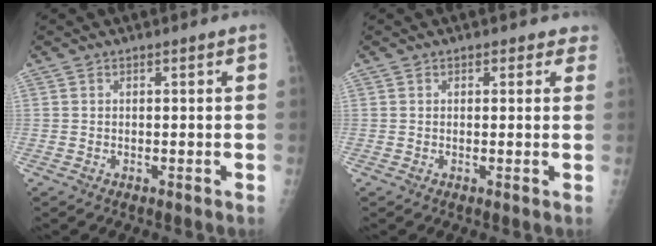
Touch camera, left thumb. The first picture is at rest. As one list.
[{"total": 2.3, "force": [1.6, 1.5, 0.7], "torque": [0.022, -0.002, 0.010]}]